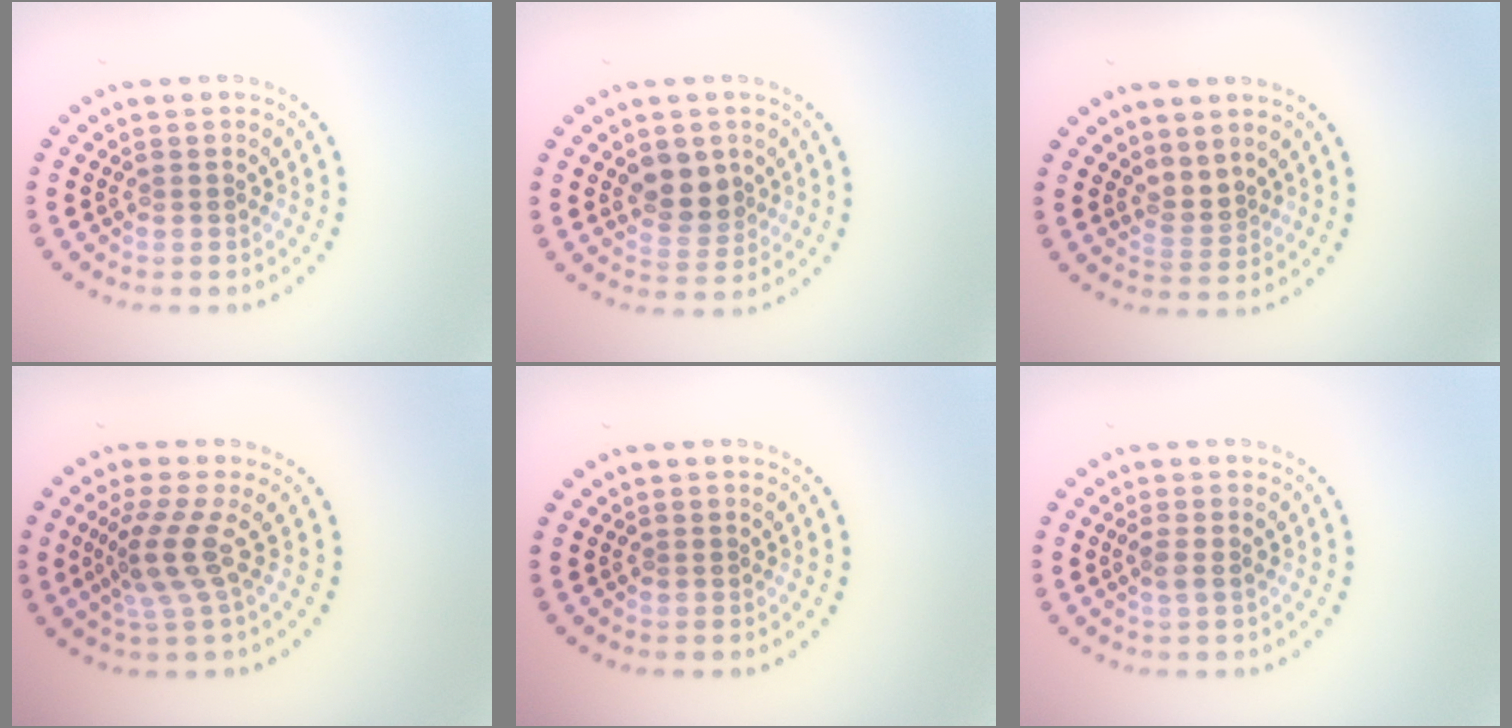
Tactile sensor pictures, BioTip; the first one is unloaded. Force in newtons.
{"total": 3.4, "press": 3.2, "slide": 1.0}
{"total": 1.8, "press": 1.1, "slide": 1.4}
{"total": 3.4, "press": 2.4, "slide": 2.4}
{"total": 0.0}
{"total": 1.3, "press": 1.1, "slide": 0.6}